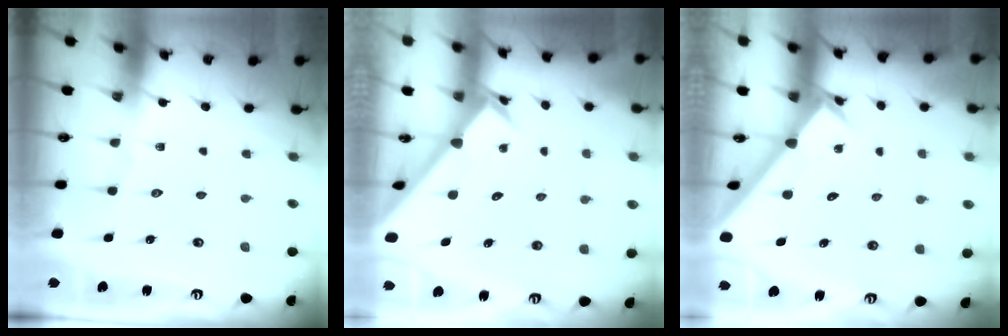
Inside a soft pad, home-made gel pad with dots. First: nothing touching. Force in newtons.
{"total": 2.7, "press": 2.7, "slide": 0.2}
{"total": 1.8, "press": 1.8, "slide": 0.2}